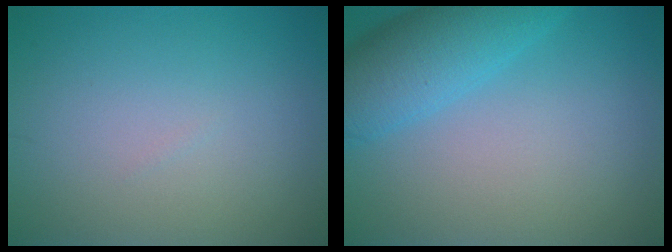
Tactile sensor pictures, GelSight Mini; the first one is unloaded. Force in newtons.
{"total": 5.8, "press": 5.8, "slide": 0.2}